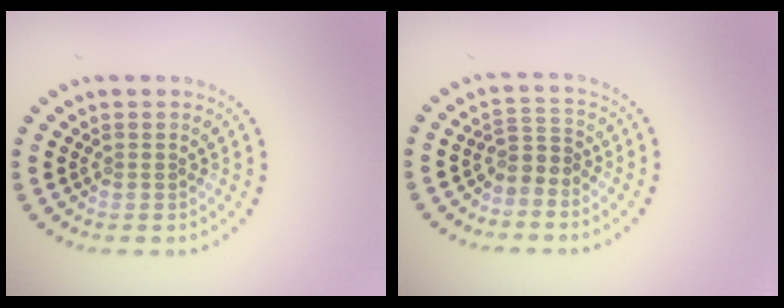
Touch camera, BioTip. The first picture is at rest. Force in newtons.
{"total": 2.0, "press": 1.3, "slide": 1.5}